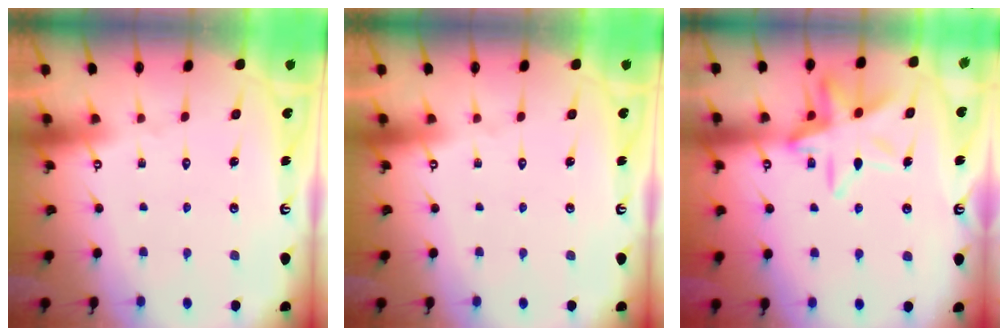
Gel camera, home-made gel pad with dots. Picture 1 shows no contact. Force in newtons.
{"total": 0.0}
{"total": 13.4, "press": 13.4, "slide": 1.3}